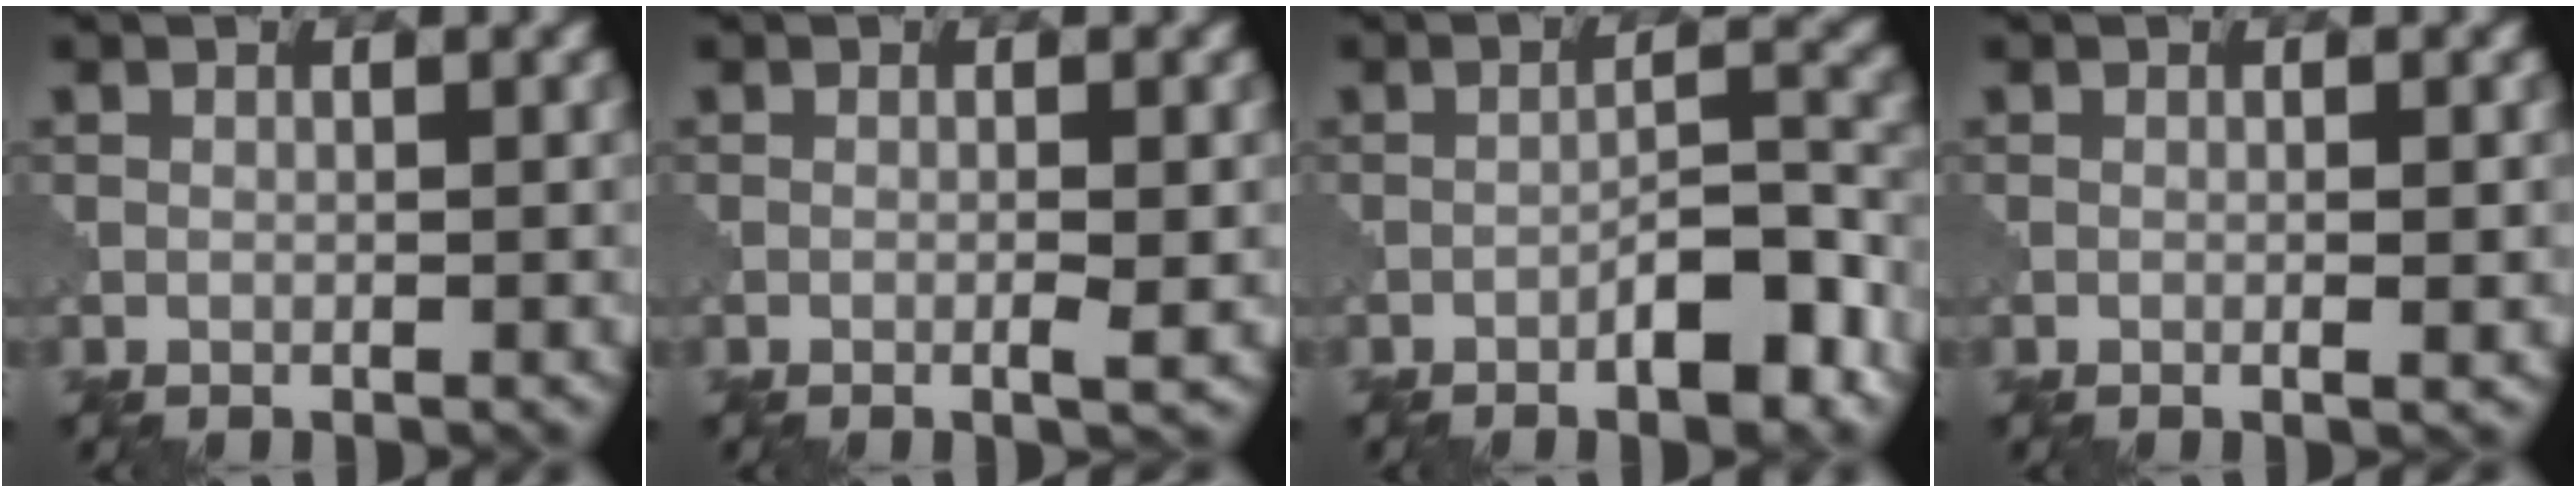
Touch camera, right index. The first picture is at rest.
{"total": 1.5, "force": [-0.3, 0.1, 1.4], "torque": [-0.026, -0.001, -0.008]}
{"total": 4.6, "force": [-2.6, 1.1, 3.6], "torque": [-0.051, 0.013, -0.044]}
{"total": 0.9, "force": [-0.1, 0.1, 0.9], "torque": [-0.015, -0.001, -0.003]}